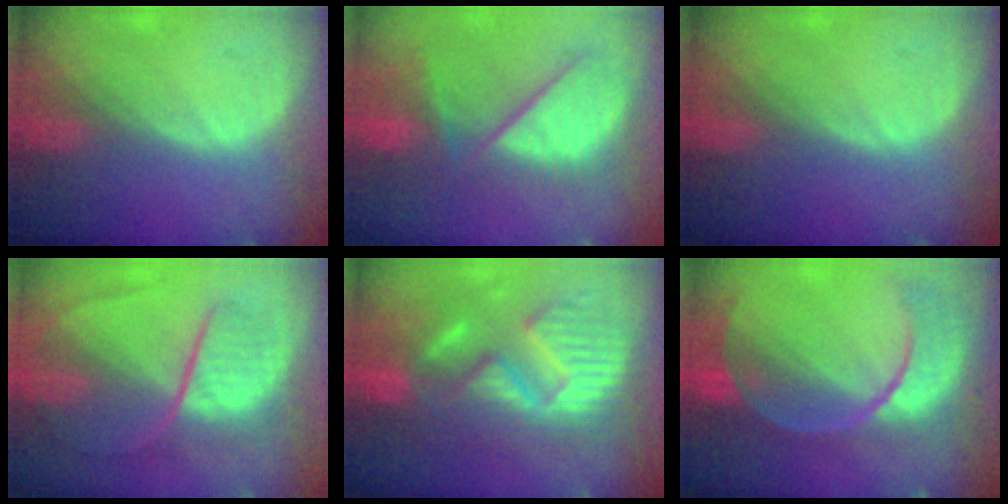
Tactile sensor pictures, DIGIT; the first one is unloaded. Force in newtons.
{"total": 10.1, "press": 9.5, "slide": 3.5}
{"total": 0.0}
{"total": 8.9, "press": 7.5, "slide": 4.7}
{"total": 13.2, "press": 13.1, "slide": 1.3}
{"total": 11.1, "press": 9.3, "slide": 6.1}